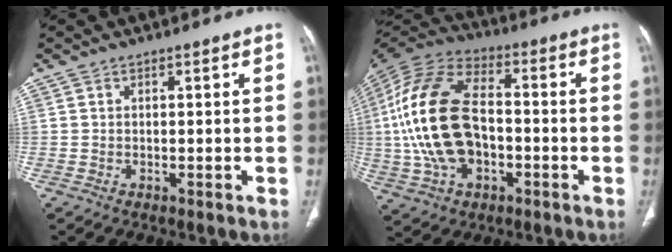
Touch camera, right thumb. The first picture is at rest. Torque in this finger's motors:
{"motor_torque": [-0.17, 2.07, 2.36, -0.34, 0.86]}